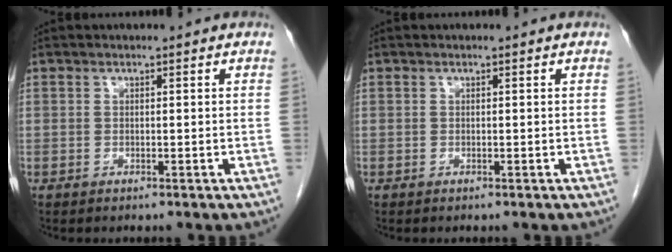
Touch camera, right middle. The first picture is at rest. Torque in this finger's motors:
{"motor_torque": [-0.41, -0.03, -0.02, 0.00]}